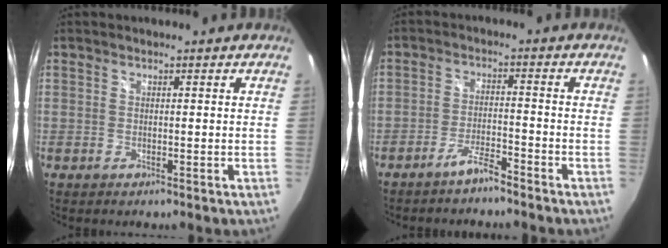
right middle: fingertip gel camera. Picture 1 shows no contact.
{"total": 3.9, "force": [-3.5, 0.3, 1.8], "torque": [-0.053, 0.005, -0.062]}